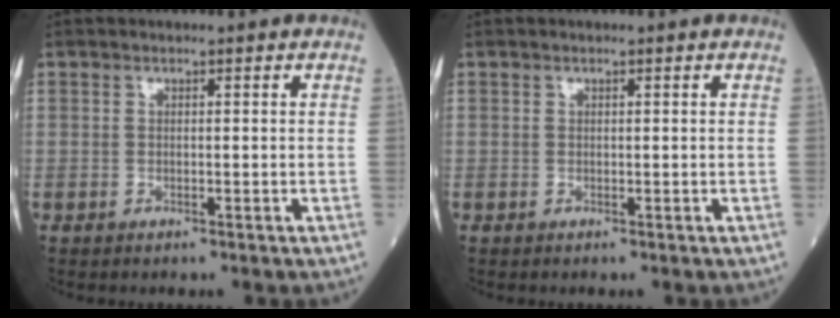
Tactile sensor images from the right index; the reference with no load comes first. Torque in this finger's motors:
{"motor_torque": [0.05, -0.02, -0.03, -0.01]}